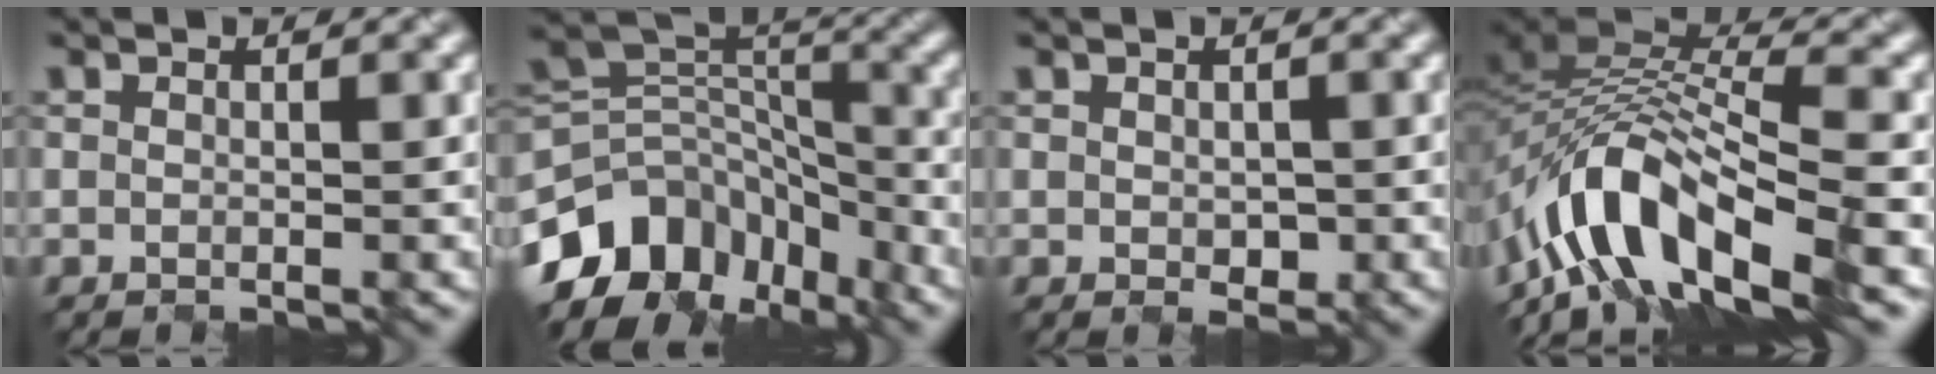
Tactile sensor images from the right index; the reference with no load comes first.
{"total": 11.0, "force": [-6.3, 7.4, 5.1], "torque": [-0.101, 0.001, -0.107]}
{"total": 1.3, "force": [-0.2, 1.0, 0.8], "torque": [-0.013, -0.008, 0.004]}
{"total": 11.1, "force": [-7.0, 4.4, 7.4], "torque": [-0.128, 0.010, -0.137]}